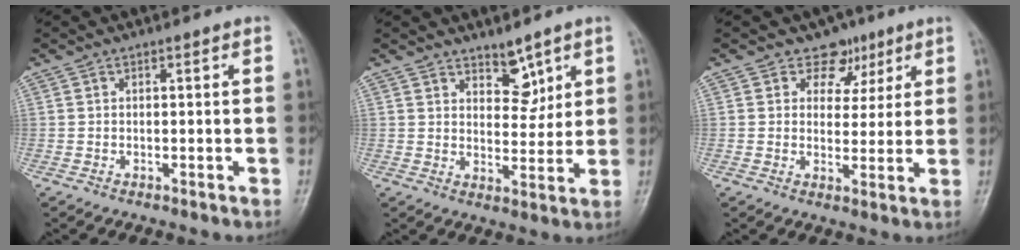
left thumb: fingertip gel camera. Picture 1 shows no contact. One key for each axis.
{"total": 5.4, "fx": 3.6, "fy": 3.0, "fz": 2.7, "tx": -0.010, "ty": -0.028, "tz": 0.059}
{"total": 6.0, "fx": 3.5, "fy": 4.8, "fz": 1.2, "tx": 0.020, "ty": -0.010, "tz": 0.049}